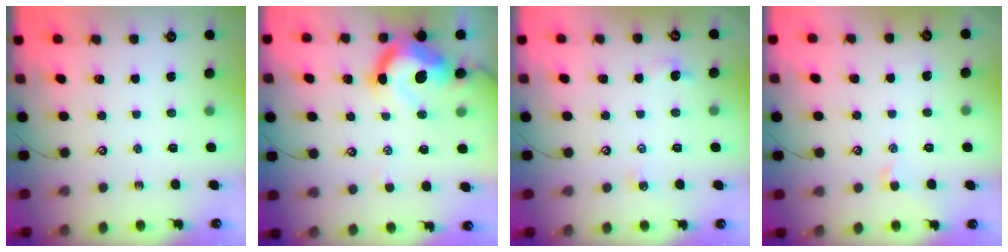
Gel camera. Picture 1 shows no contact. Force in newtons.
{"total": 10.9, "press": 10.7, "slide": 1.8}
{"total": 1.7, "press": 1.6, "slide": 0.5}
{"total": 1.3, "press": 1.1, "slide": 0.7}